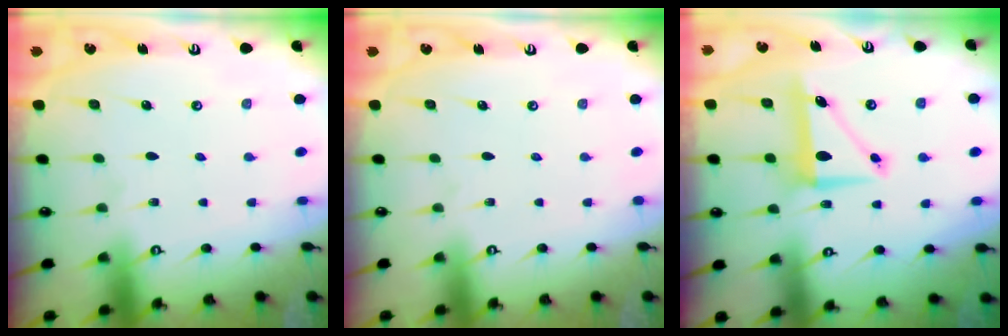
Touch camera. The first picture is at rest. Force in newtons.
{"total": 0.0}
{"total": 8.3, "press": 8.1, "slide": 1.4}